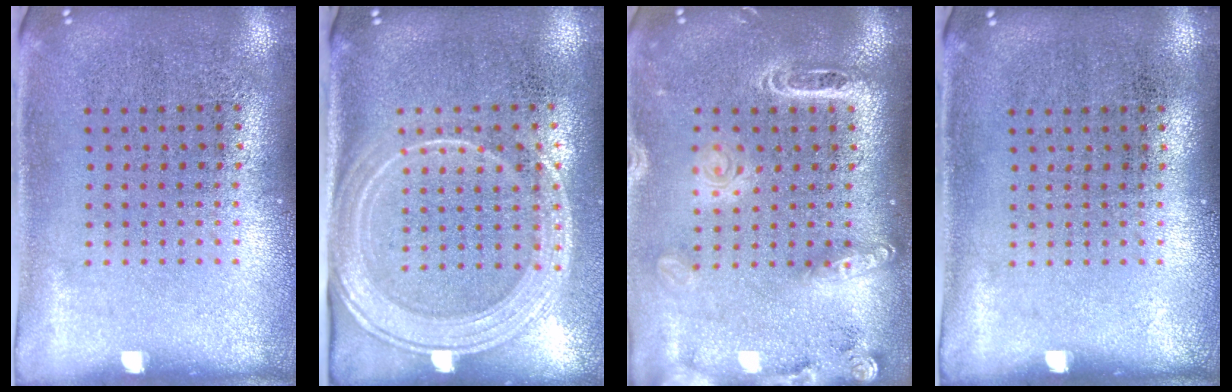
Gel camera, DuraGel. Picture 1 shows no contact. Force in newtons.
{"total": 2.1, "press": 1.8, "slide": 1.1}
{"total": 2.1, "press": 1.8, "slide": 1.2}
{"total": 0.0}